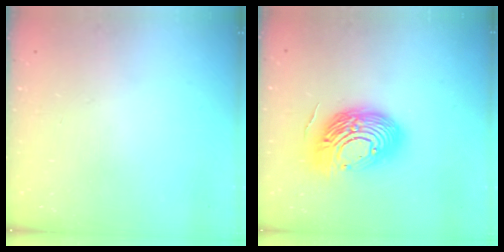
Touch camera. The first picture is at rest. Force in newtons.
{"total": 20.0, "press": 20.0, "slide": 1.6}